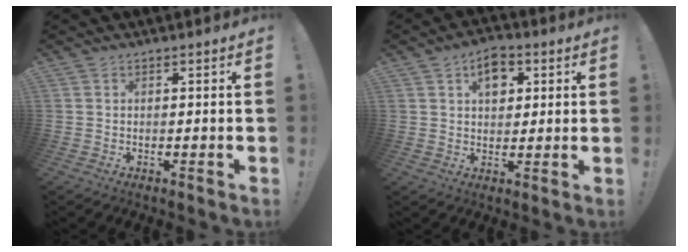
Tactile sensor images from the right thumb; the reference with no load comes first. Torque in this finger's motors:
{"motor_torque": [0.01, 0.04, 0.34, 0.14, 0.14]}